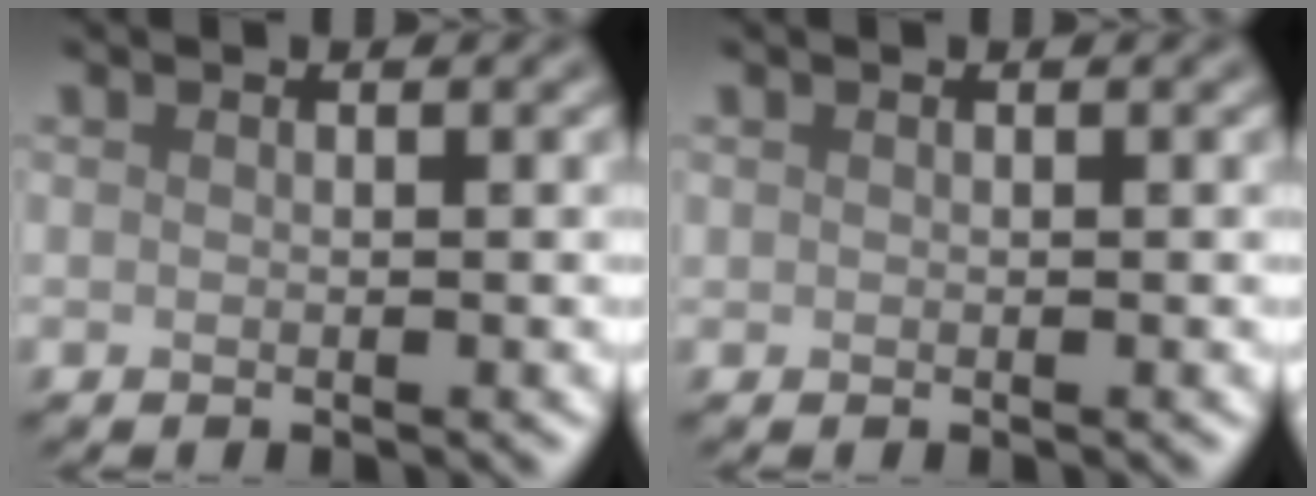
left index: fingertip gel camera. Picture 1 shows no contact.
{"total": 0.0}